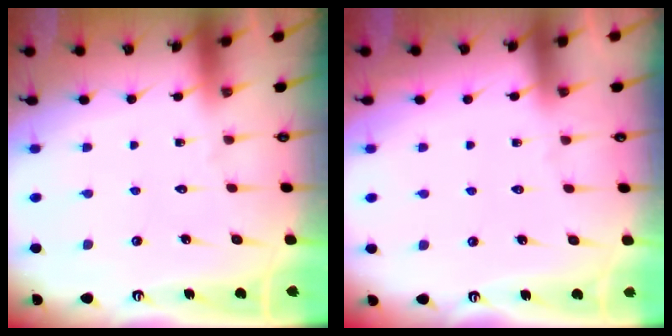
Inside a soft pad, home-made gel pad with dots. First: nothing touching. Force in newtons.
{"total": 2.5, "press": 2.5, "slide": 0.4}